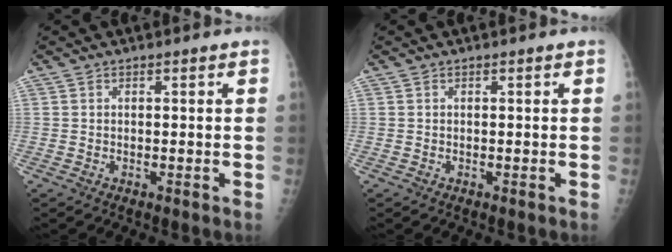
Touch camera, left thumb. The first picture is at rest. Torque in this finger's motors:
{"motor_torque": [0.00, 0.00, -0.02, -0.02, 0.00]}